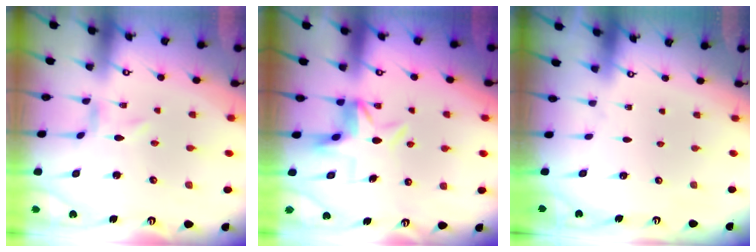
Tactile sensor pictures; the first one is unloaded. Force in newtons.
{"total": 4.7, "press": 4.4, "slide": 1.7}
{"total": 0.0}